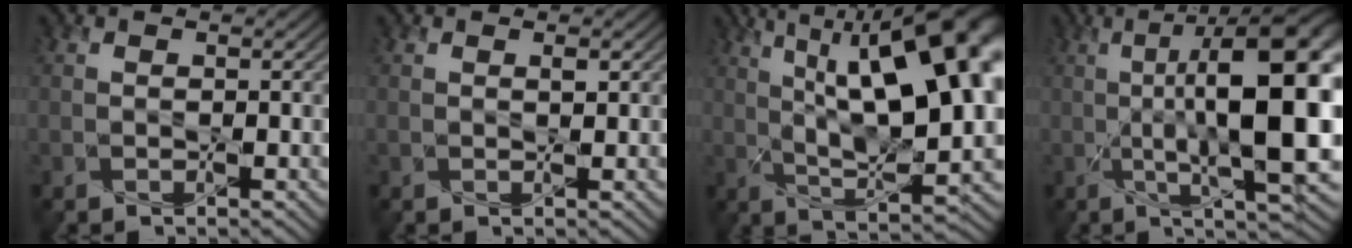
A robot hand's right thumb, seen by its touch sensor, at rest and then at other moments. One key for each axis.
{"total": 0.5, "fx": 0.4, "fy": 0.0, "fz": 0.3, "tx": -0.003, "ty": 0.000, "tz": 0.006}
{"total": 19.1, "fx": 6.0, "fy": 7.9, "fz": 16.4, "tx": -0.239, "ty": 0.048, "tz": 0.077}
{"total": 15.7, "fx": 1.0, "fy": 4.8, "fz": 14.9, "tx": -0.208, "ty": 0.017, "tz": 0.011}